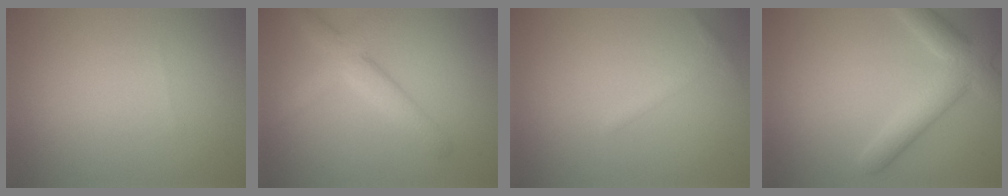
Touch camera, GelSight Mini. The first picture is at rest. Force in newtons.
{"total": 4.0, "press": 4.0, "slide": 0.2}
{"total": 1.1, "press": 1.1, "slide": 0.1}
{"total": 4.9, "press": 4.9, "slide": 0.4}